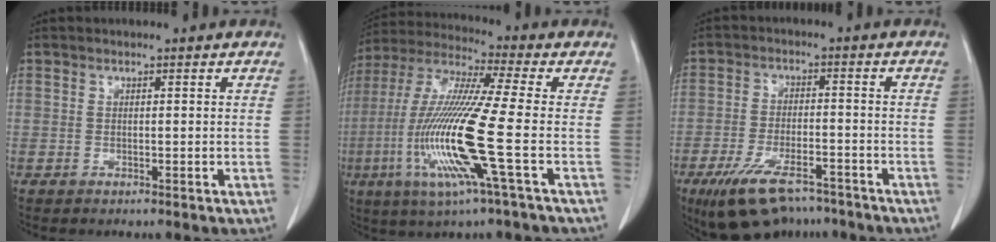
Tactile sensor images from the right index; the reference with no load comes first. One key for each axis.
{"total": 16.7, "fx": -4.3, "fy": -0.5, "fz": 16.1, "tx": -0.339, "ty": -0.018, "tz": -0.093}
{"total": 11.6, "fx": -8.3, "fy": 4.4, "fz": 6.8, "tx": -0.130, "ty": -0.006, "tz": -0.137}